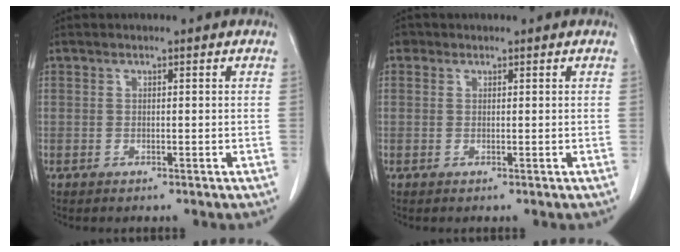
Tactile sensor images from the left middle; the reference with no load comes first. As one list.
[{"total": 0.8, "force": [0.5, 0.6, 0.1], "torque": [0.002, 0.003, 0.006]}]